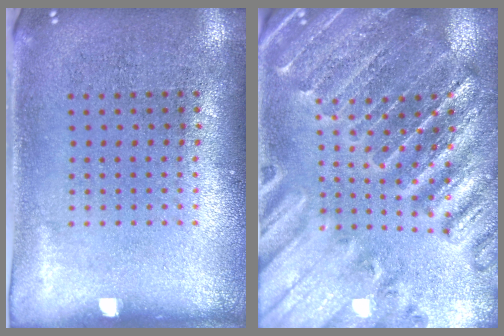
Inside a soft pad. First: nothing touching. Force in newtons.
{"total": 2.8, "press": 2.8, "slide": 0.3}